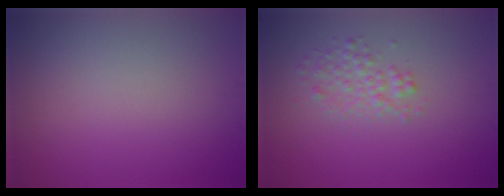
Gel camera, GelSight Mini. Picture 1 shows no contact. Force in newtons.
{"total": 2.0, "press": 2.0, "slide": 0.1}